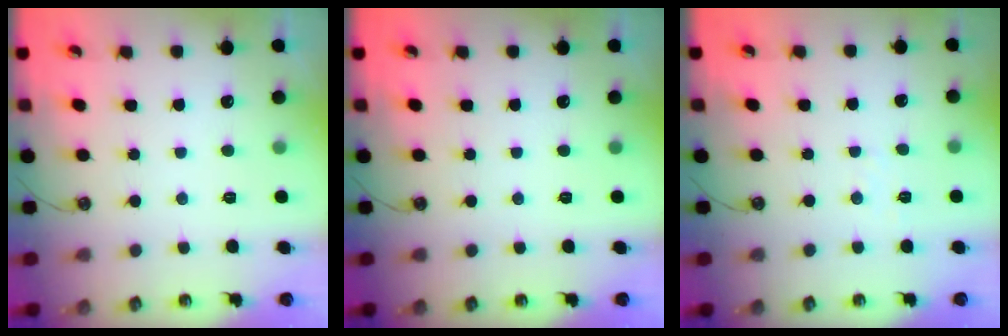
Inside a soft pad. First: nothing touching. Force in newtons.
{"total": 0.0}
{"total": 3.1, "press": 3.1, "slide": 0.4}